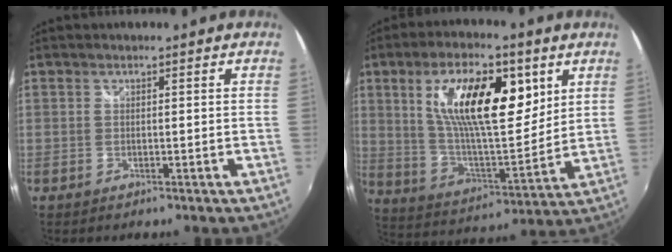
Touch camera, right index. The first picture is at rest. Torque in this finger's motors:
{"motor_torque": [0.74, 0.30, 1.05, 0.21]}